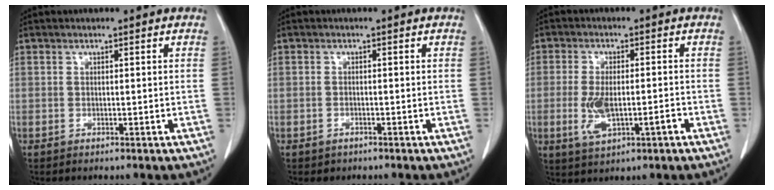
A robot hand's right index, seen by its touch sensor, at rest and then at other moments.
{"total": 0.7, "force": [-0.4, 0.6, 0.2], "torque": [-0.006, 0.001, -0.001]}
{"total": 6.7, "force": [-1.9, 2.4, 5.9], "torque": [-0.119, -0.002, -0.024]}